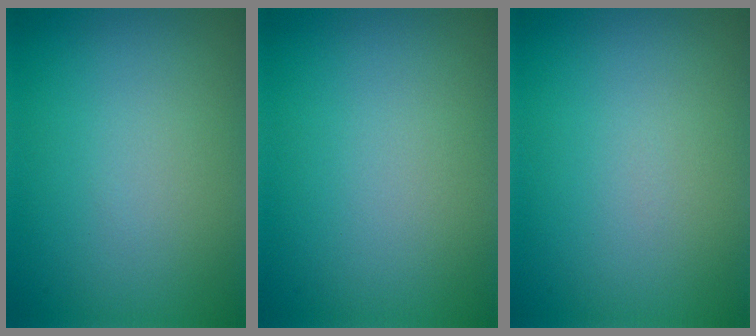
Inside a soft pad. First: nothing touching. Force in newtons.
{"total": 0.0}
{"total": 0.0}